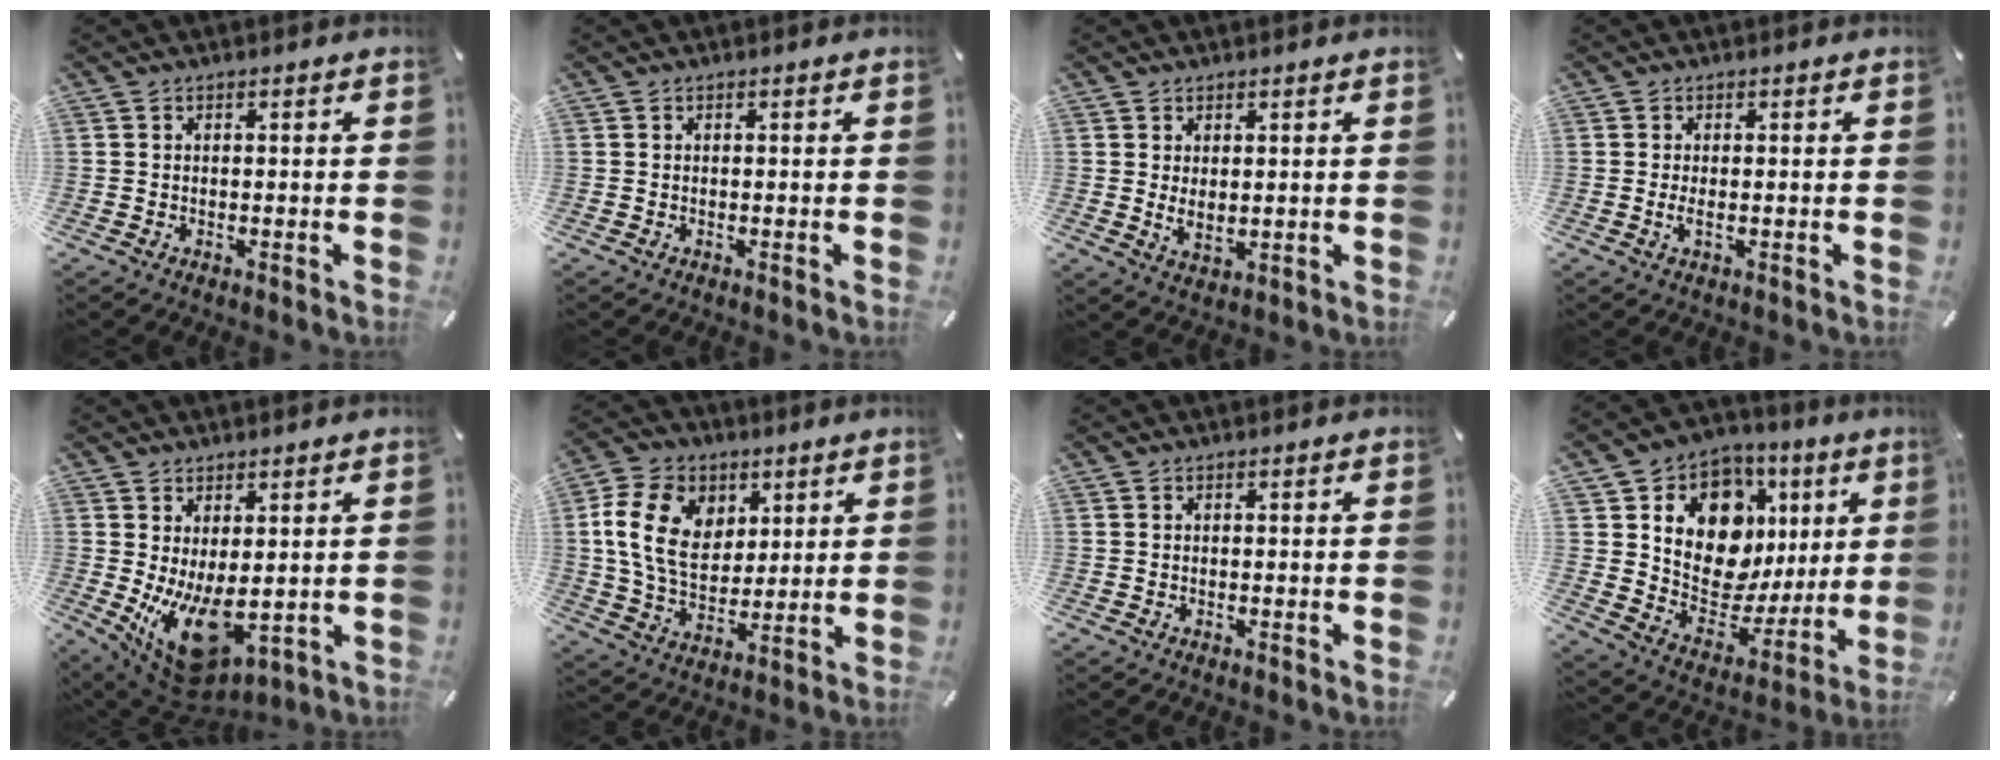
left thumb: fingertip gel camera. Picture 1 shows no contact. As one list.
[{"total": 0.0}, {"total": 3.1, "force": [1.1, 1.6, 2.4], "torque": [-0.048, -0.005, 0.017]}, {"total": 2.0, "force": [-0.1, 0.5, 2.0], "torque": [-0.044, -0.006, -0.005]}, {"total": 11.8, "force": [-0.5, 6.6, 9.8], "torque": [-0.169, -0.024, 0.002]}, {"total": 14.9, "force": [4.4, 11.3, 8.7], "torque": [-0.181, 0.000, 0.080]}, {"total": 0.0}, {"total": 14.9, "force": [5.2, 11.8, 7.4], "torque": [-0.108, -0.046, 0.098]}]